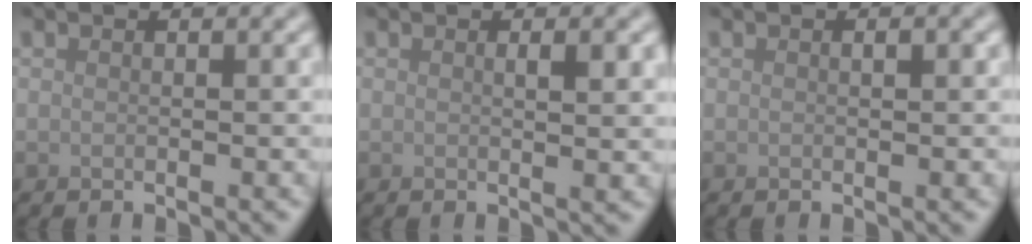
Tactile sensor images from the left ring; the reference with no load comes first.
{"total": 1.7, "force": [0.4, 0.4, 1.6], "torque": [-0.022, -0.002, 0.004]}
{"total": 0.7, "force": [0.1, 0.3, 0.6], "torque": [-0.007, -0.002, 0.002]}